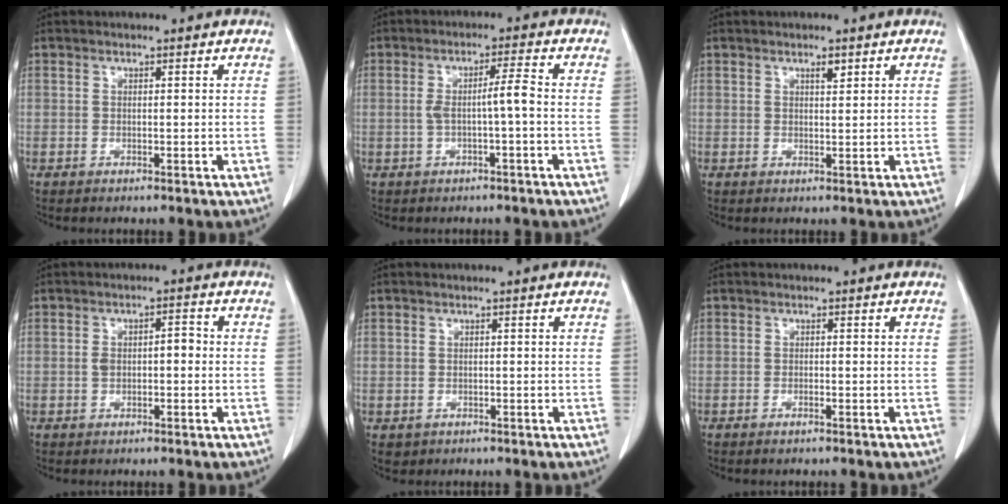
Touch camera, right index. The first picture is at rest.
{"total": 3.9, "force": [-0.6, -0.2, 3.8], "torque": [-0.068, 0.010, -0.008]}
{"total": 1.6, "force": [0.9, 0.8, 1.1], "torque": [-0.013, -0.002, 0.013]}
{"total": 3.3, "force": [-0.2, 1.5, 2.9], "torque": [-0.057, 0.019, -0.001]}
{"total": 0.9, "force": [-0.3, 0.9, 0.0], "torque": [0.000, 0.006, -0.007]}
{"total": 0.8, "force": [-0.6, 0.0, 0.5], "torque": [-0.014, -0.001, -0.011]}